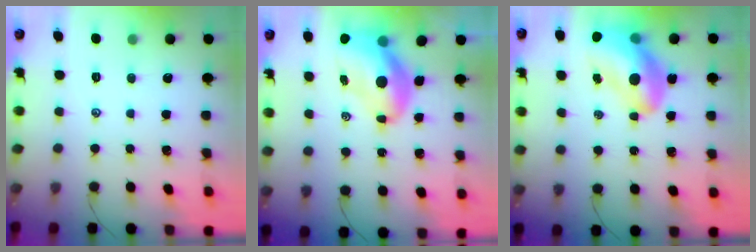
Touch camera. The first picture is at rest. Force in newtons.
{"total": 10.9, "press": 10.4, "slide": 3.1}
{"total": 15.3, "press": 14.7, "slide": 4.3}